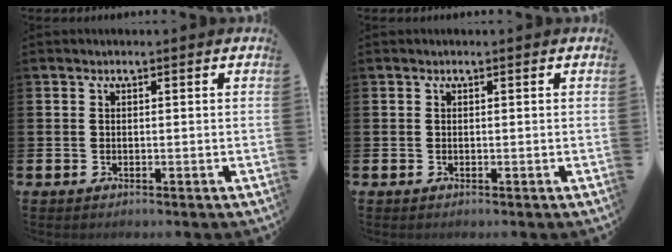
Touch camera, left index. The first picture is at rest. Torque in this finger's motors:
{"motor_torque": [0.00, 0.00, 0.00, -0.01]}